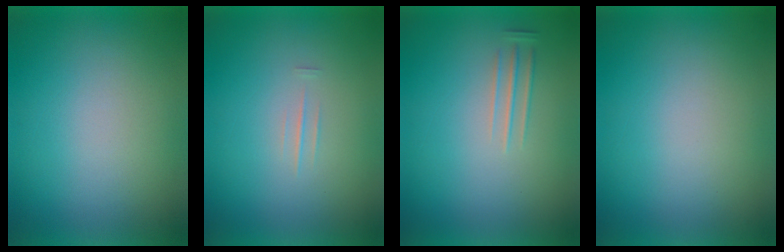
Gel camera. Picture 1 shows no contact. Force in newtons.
{"total": 1.3}
{"total": 1.7}
{"total": 1.0}